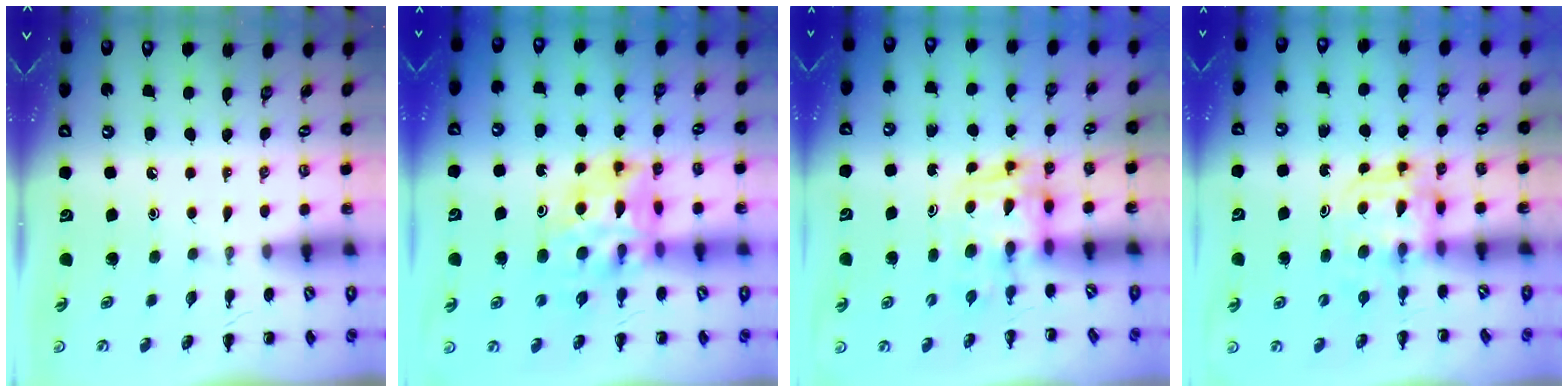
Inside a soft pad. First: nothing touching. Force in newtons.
{"total": 10.1, "press": 9.6, "slide": 3.0}
{"total": 2.6, "press": 2.6, "slide": 0.2}
{"total": 3.6, "press": 3.6, "slide": 0.3}